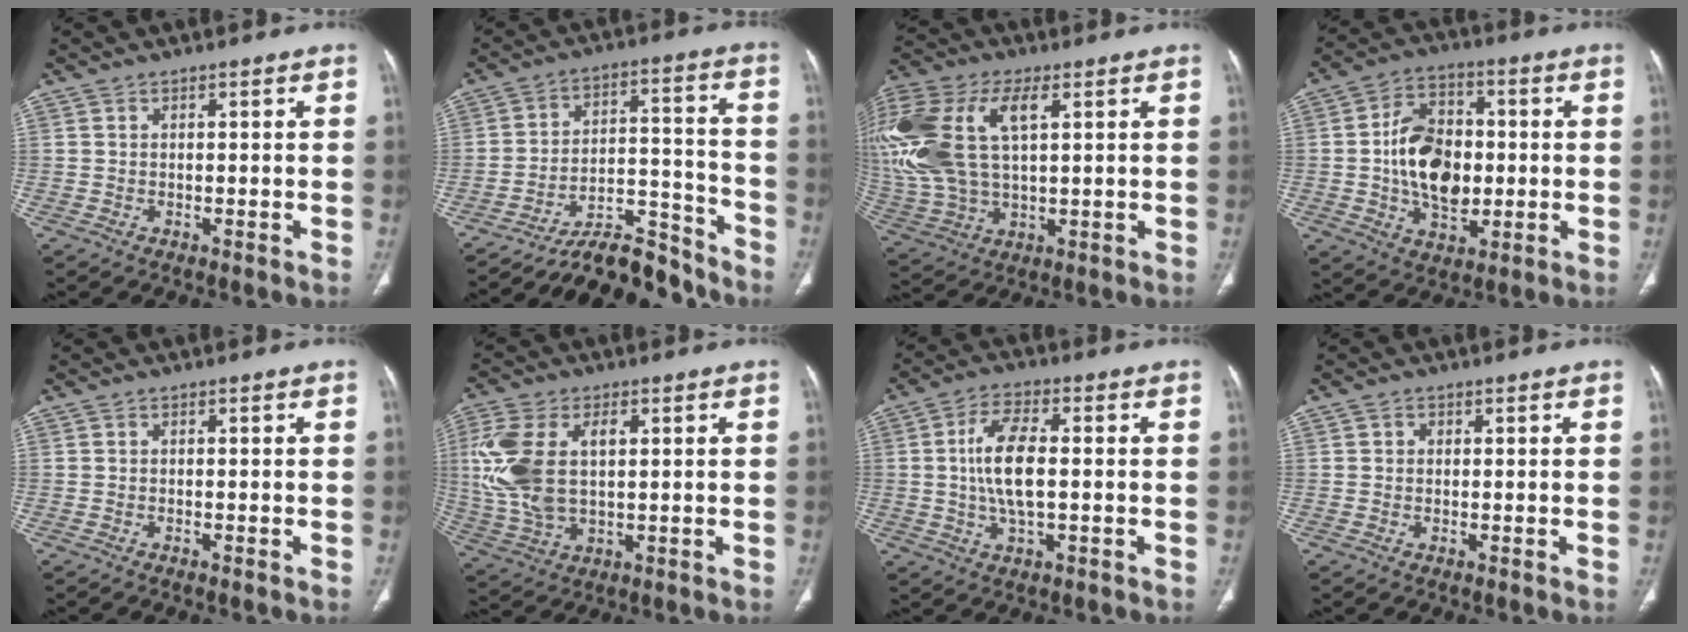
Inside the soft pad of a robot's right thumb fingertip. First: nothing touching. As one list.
[{"total": 12.7, "force": [-12.0, 3.3, 2.7], "torque": [-0.017, 0.122, -0.199]}, {"total": 25.9, "force": [6.9, 14.5, 20.3], "torque": [-0.507, 0.024, 0.135]}, {"total": 14.6, "force": [-0.5, 9.8, 10.8], "torque": [-0.160, 0.015, -0.005]}, {"total": 0.6, "force": [-0.4, 0.1, 0.4], "torque": [-0.010, -0.002, -0.004]}, {"total": 14.7, "force": [2.4, 8.6, 11.8], "torque": [-0.266, 0.008, 0.052]}, {"total": 9.6, "force": [0.0, 4.1, 8.7], "torque": [-0.176, 0.007, -0.002]}, {"total": 0.9, "force": [0.1, 0.8, 0.3], "torque": [0.001, 0.003, 0.001]}]